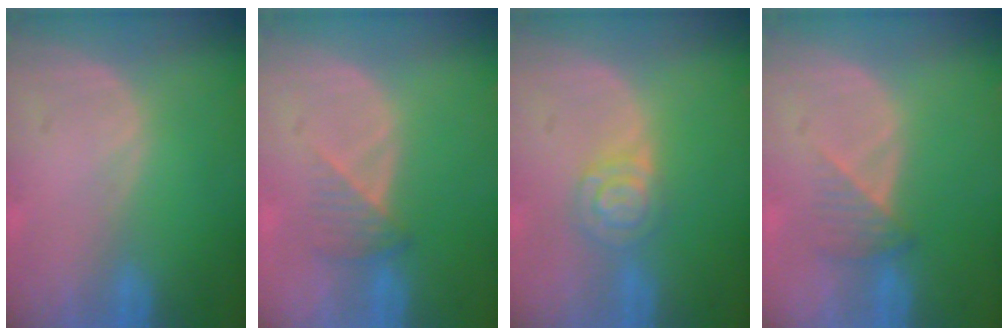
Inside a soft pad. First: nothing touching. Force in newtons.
{"total": 3.1, "press": 2.8, "slide": 1.4}
{"total": 4.7, "press": 4.2, "slide": 2.1}
{"total": 3.1, "press": 2.8, "slide": 1.4}